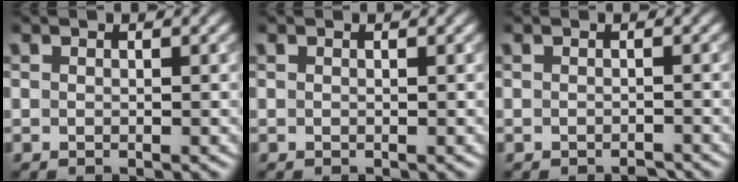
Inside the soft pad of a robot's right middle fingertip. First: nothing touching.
{"total": 0.0}
{"total": 0.8, "force": [-0.7, 0.2, 0.3], "torque": [-0.004, 0.000, -0.011]}